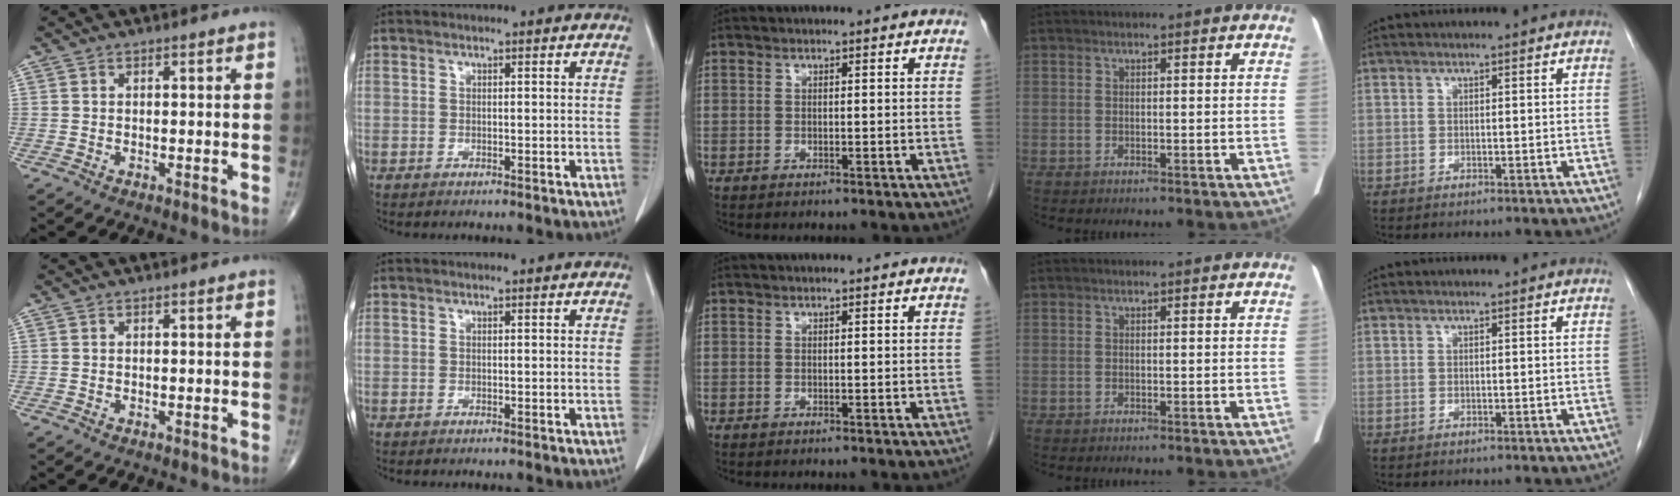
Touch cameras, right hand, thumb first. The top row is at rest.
{}